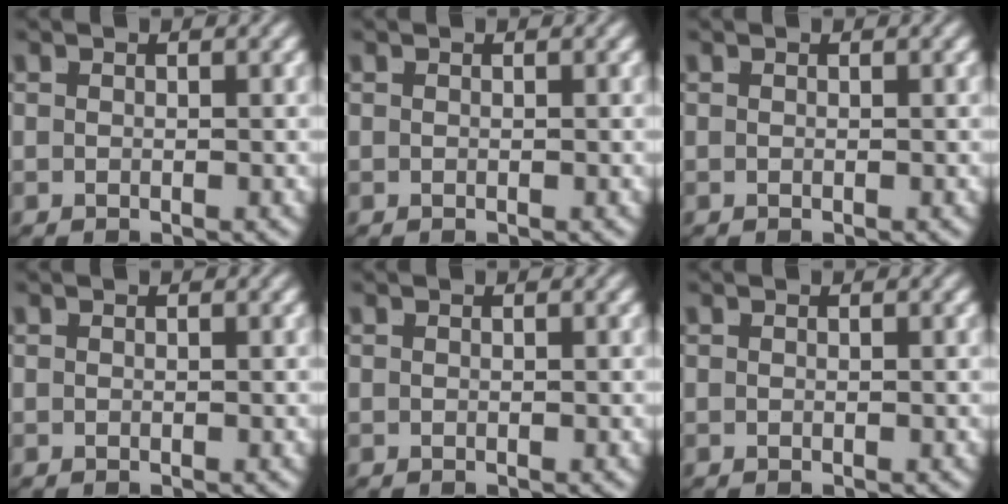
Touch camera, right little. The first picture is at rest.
{"total": 0.0}
{"total": 0.0}
{"total": 0.0}
{"total": 0.0}
{"total": 0.0}